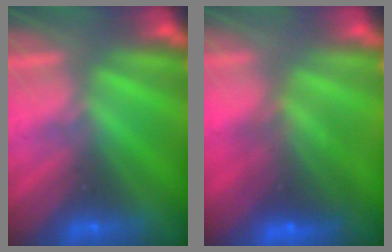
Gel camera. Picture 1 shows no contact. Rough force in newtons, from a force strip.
{"total": 7.2}